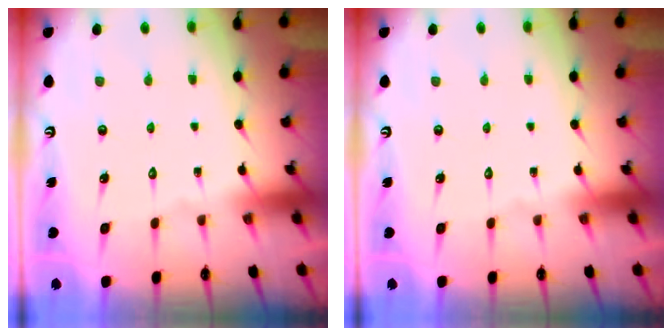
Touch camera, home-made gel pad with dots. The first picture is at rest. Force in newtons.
{"total": 0.0}